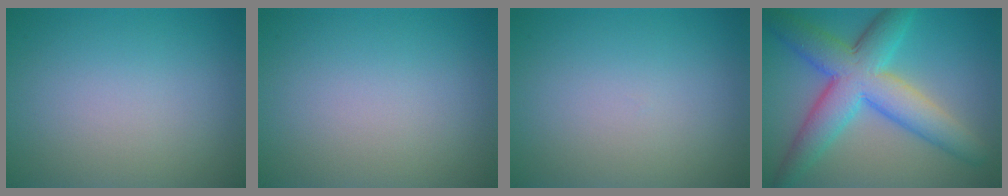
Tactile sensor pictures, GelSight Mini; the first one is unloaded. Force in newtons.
{"total": 0.0}
{"total": 0.0}
{"total": 8.7, "press": 8.7, "slide": 0.2}